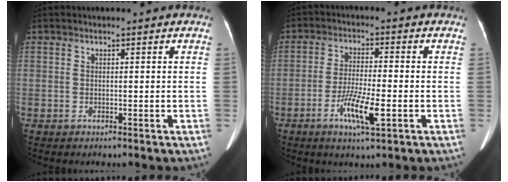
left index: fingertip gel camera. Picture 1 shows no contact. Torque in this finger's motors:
{"motor_torque": [0.17, 0.04, 0.14, 0.04]}